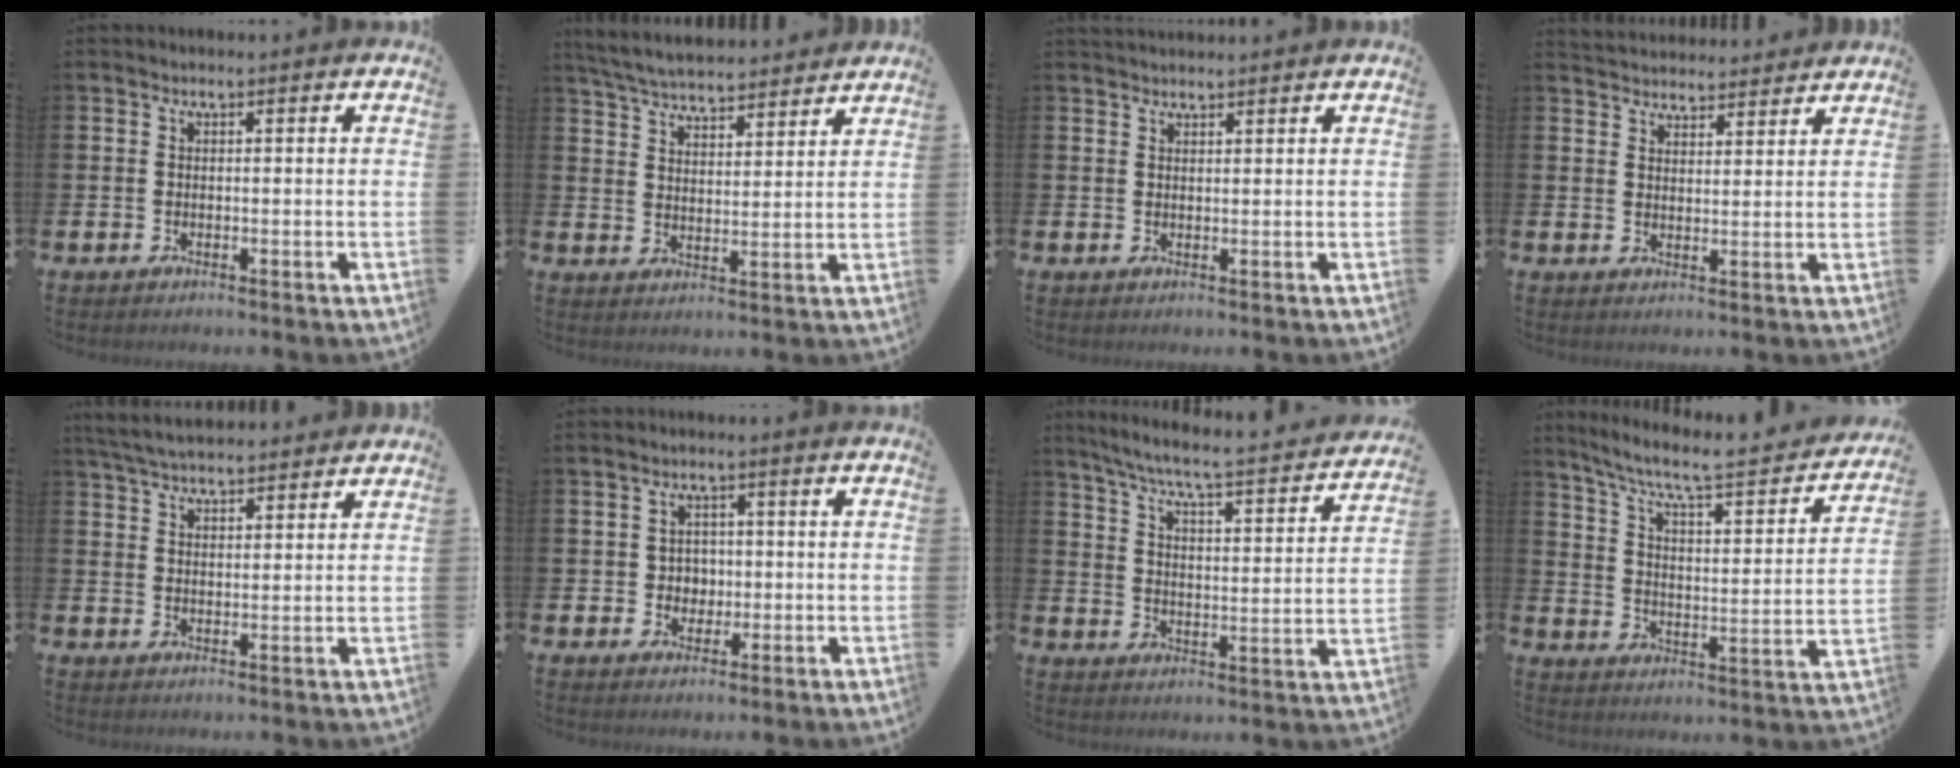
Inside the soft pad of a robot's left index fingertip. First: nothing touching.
{"total": 5.9, "force": [5.8, 0.7, 0.9], "torque": [-0.041, -0.033, 0.103]}
{"total": 1.6, "force": [1.6, 0.3, 0.1], "torque": [0.009, -0.005, 0.026]}
{"total": 3.8, "force": [3.7, 0.8, -0.4], "torque": [0.001, -0.024, 0.068]}
{"total": 4.9, "force": [4.7, 0.6, 0.9], "torque": [-0.033, -0.020, 0.087]}
{"total": 2.7, "force": [0.2, 2.6, 0.8], "torque": [-0.002, 0.001, -0.005]}
{"total": 6.3, "force": [5.6, 0.3, 2.8], "torque": [-0.080, -0.047, 0.088]}
{"total": 7.3, "force": [6.1, 1.3, 3.7], "torque": [-0.092, -0.046, 0.095]}